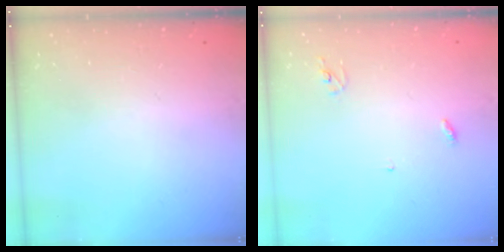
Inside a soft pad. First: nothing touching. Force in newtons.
{"total": 2.8, "press": 2.8, "slide": 0.2}